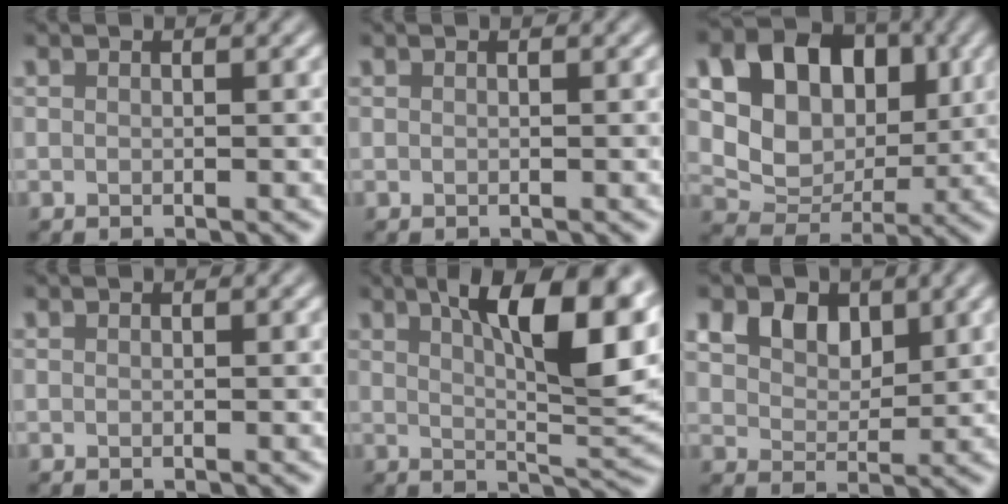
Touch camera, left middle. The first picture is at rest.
{"total": 0.0}
{"total": 12.6, "force": [3.7, 9.9, 6.9], "torque": [-0.132, 0.037, 0.059]}
{"total": 0.0}
{"total": 11.4, "force": [4.4, 3.2, 10.1], "torque": [-0.131, 0.008, 0.067]}
{"total": 5.5, "force": [3.2, 3.7, 2.6], "torque": [-0.069, 0.004, 0.055]}